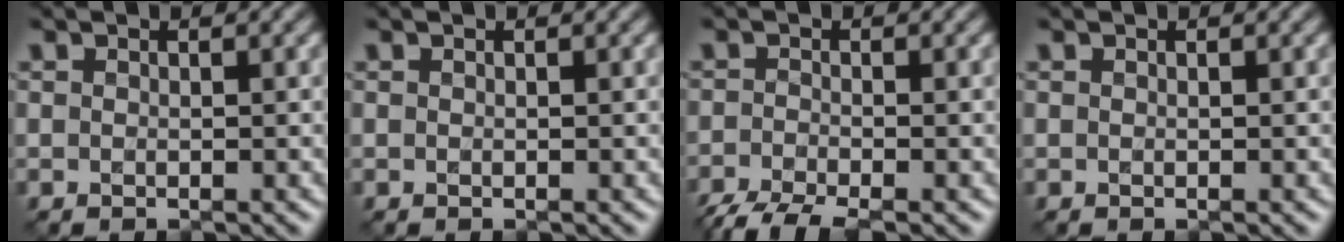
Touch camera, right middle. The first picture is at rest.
{"total": 0.0}
{"total": 4.4, "force": [-3.5, 0.9, 2.5], "torque": [-0.045, -0.012, -0.073]}
{"total": 0.0}